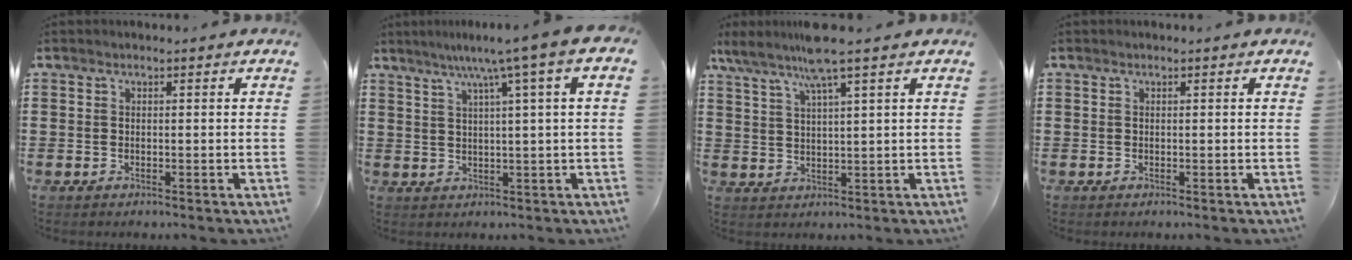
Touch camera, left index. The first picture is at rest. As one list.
[{"total": 6.5, "force": [3.0, -0.7, 5.7], "torque": [-0.119, -0.009, 0.043]}, {"total": 6.9, "force": [5.1, -0.3, 4.6], "torque": [-0.104, -0.010, 0.087]}, {"total": 0.0}]